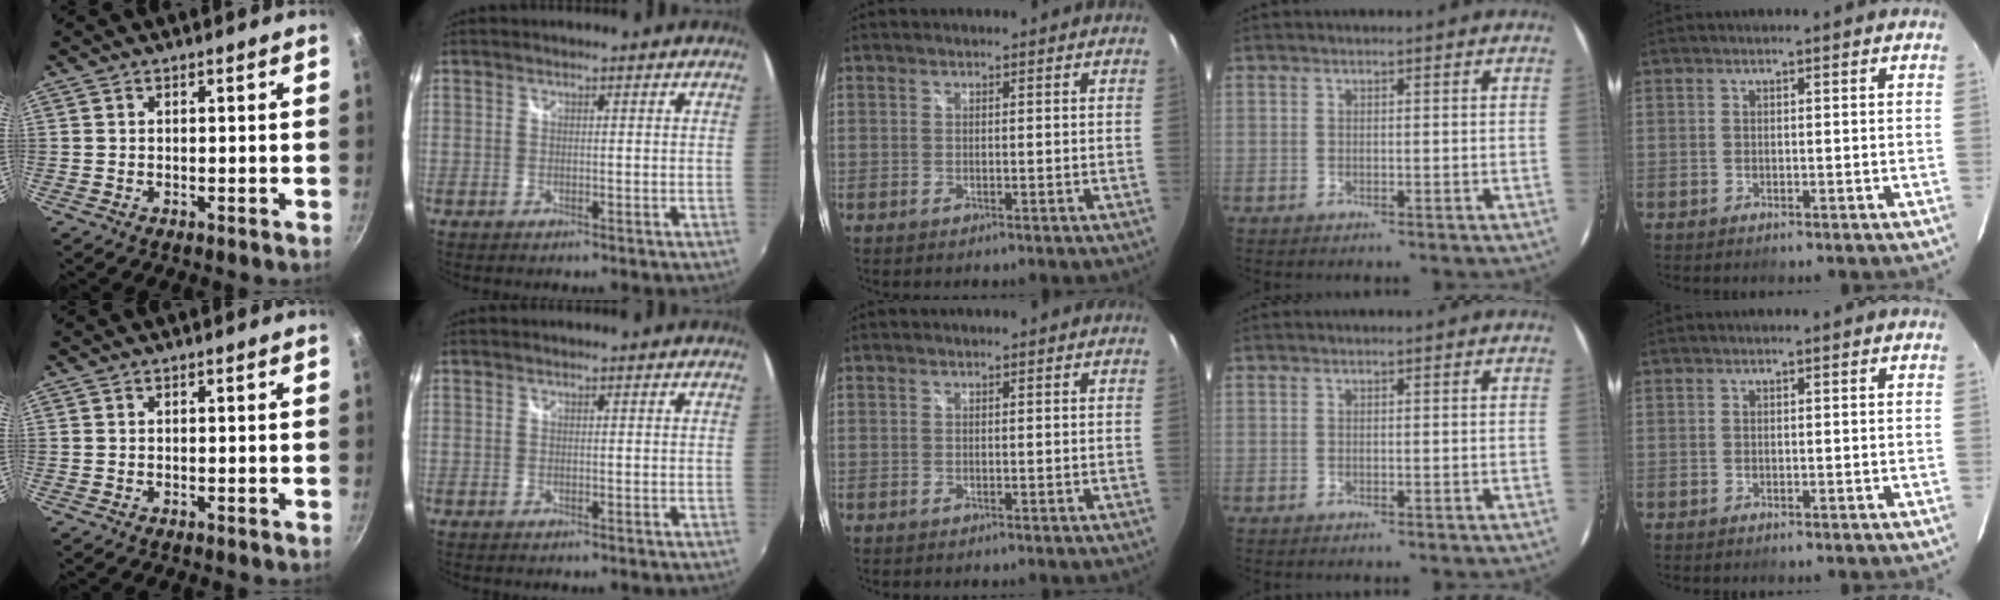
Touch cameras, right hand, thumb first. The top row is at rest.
{}